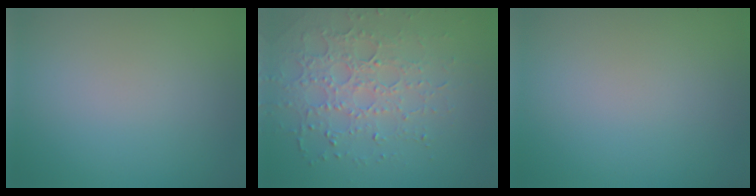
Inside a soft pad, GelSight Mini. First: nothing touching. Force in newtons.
{"total": 4.6, "press": 4.0, "slide": 2.2}
{"total": 0.0}